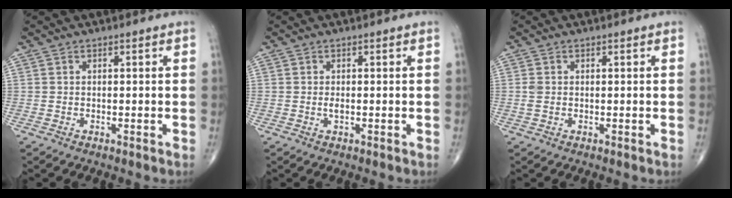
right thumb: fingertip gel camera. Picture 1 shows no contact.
{"total": 0.8, "force": [-0.1, 0.3, 0.8], "torque": [-0.016, -0.002, -0.002]}
{"total": 1.4, "force": [0.1, 1.0, 1.0], "torque": [-0.031, 0.006, 0.002]}